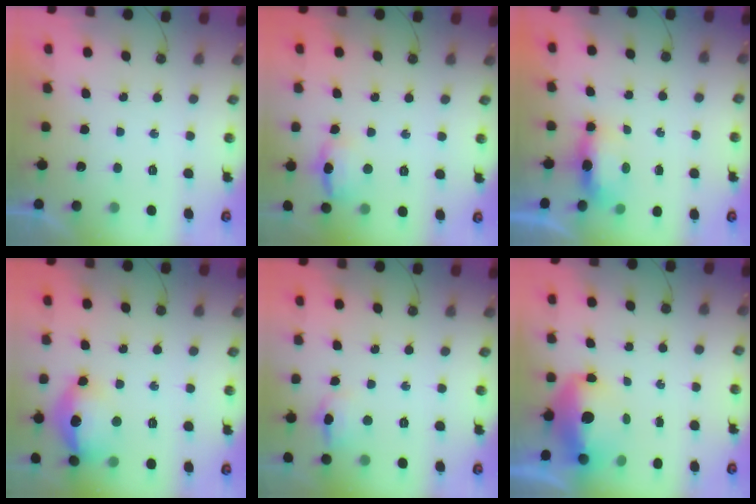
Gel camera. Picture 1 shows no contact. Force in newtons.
{"total": 10.8, "press": 10.7, "slide": 0.9}
{"total": 5.9, "press": 5.8, "slide": 0.7}
{"total": 15.8, "press": 15.7, "slide": 1.3}
{"total": 7.4, "press": 7.3, "slide": 1.3}
{"total": 12.0, "press": 11.9, "slide": 1.1}